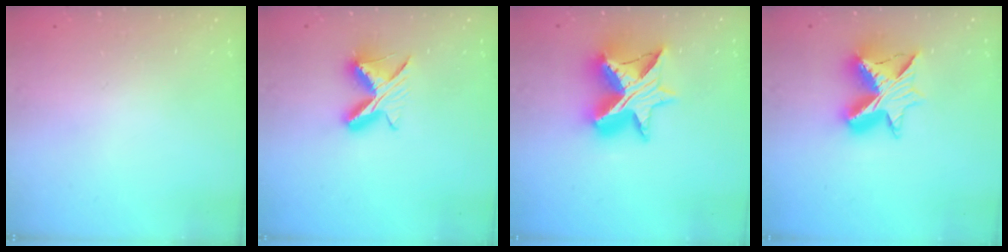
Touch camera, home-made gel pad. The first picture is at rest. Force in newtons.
{"total": 8.6, "press": 8.5, "slide": 1.3}
{"total": 16.8, "press": 16.8, "slide": 1.0}
{"total": 13.2, "press": 13.1, "slide": 0.9}